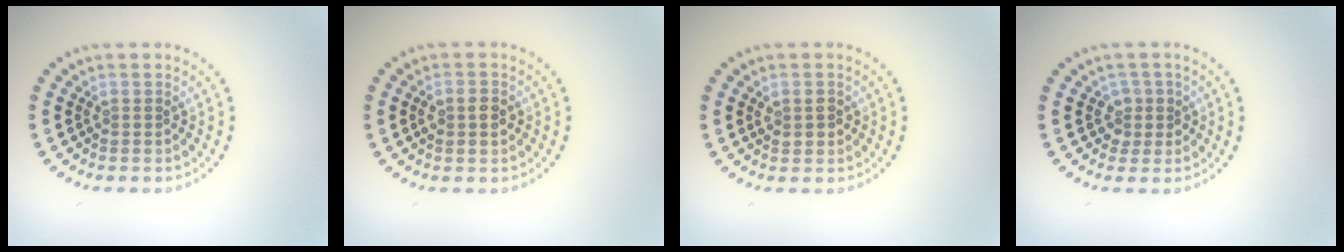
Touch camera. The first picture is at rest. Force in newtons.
{"total": 1.8, "press": 1.8, "slide": 0.1}
{"total": 1.5, "press": 1.5, "slide": 0.3}
{"total": 1.8, "press": 1.4, "slide": 1.1}